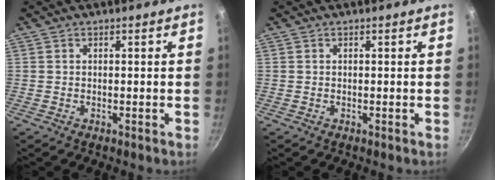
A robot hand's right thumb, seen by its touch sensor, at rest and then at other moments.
{"total": 0.0}